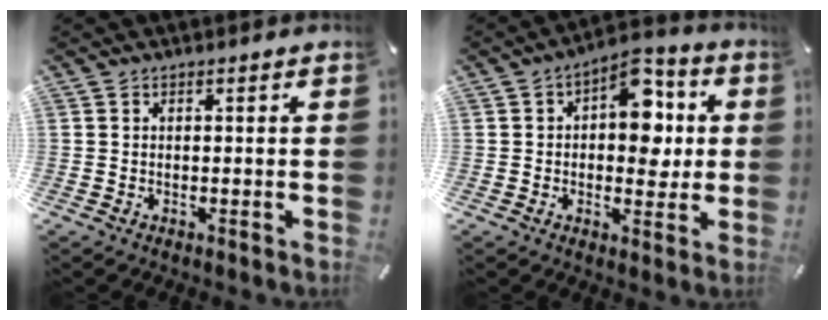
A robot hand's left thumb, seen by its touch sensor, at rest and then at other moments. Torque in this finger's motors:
{"motor_torque": [0.24, 0.61, 1.02, 0.17, 0.08]}